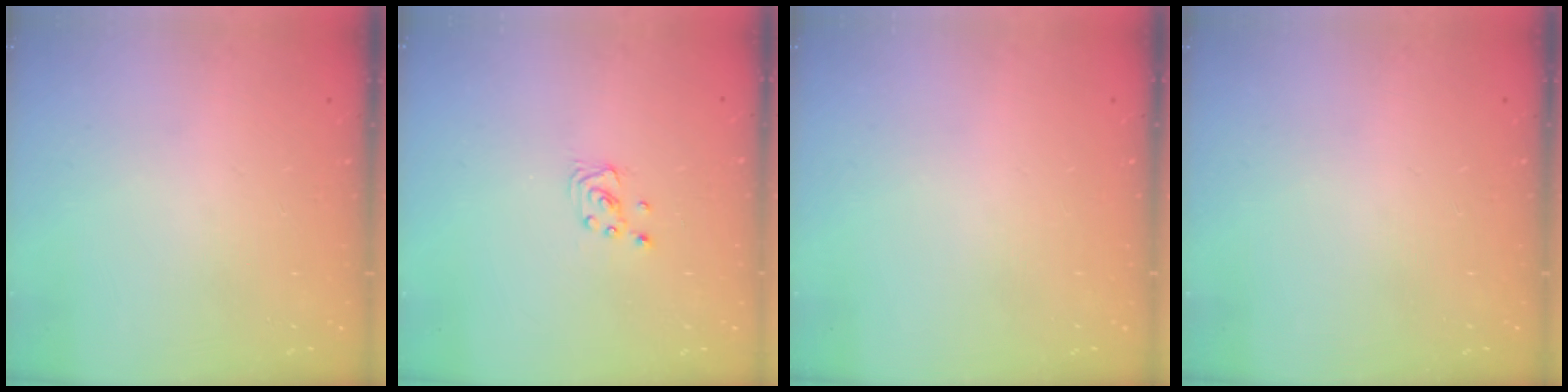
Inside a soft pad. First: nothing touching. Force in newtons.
{"total": 2.3, "press": 2.3, "slide": 0.2}
{"total": 0.0}
{"total": 0.0}